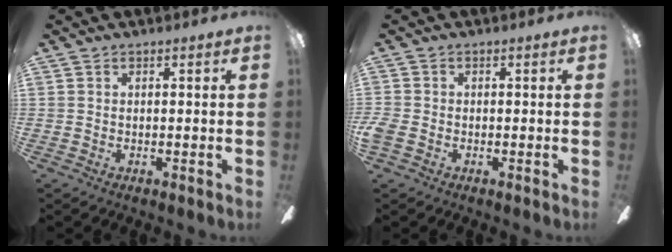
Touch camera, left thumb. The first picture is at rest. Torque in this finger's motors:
{"motor_torque": [-0.17, 0.21, 0.02, 0.00, 0.08]}